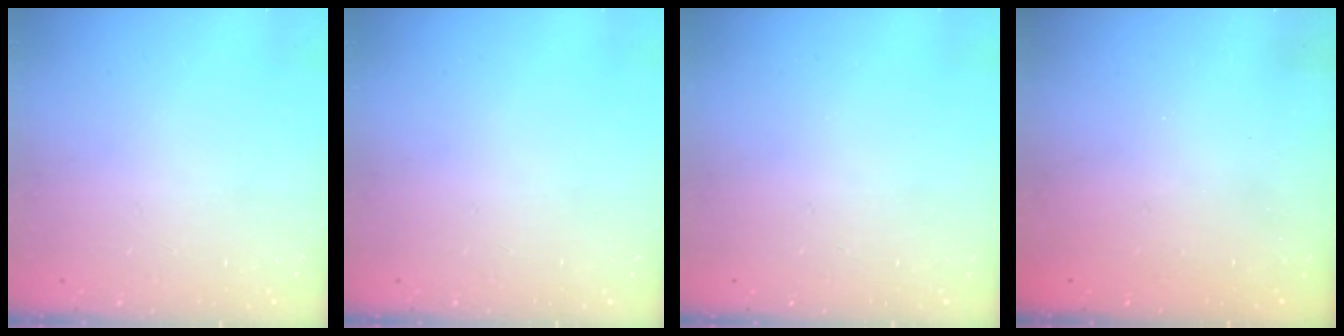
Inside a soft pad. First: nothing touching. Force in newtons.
{"total": 0.0}
{"total": 0.0}
{"total": 1.8, "press": 1.7, "slide": 0.5}